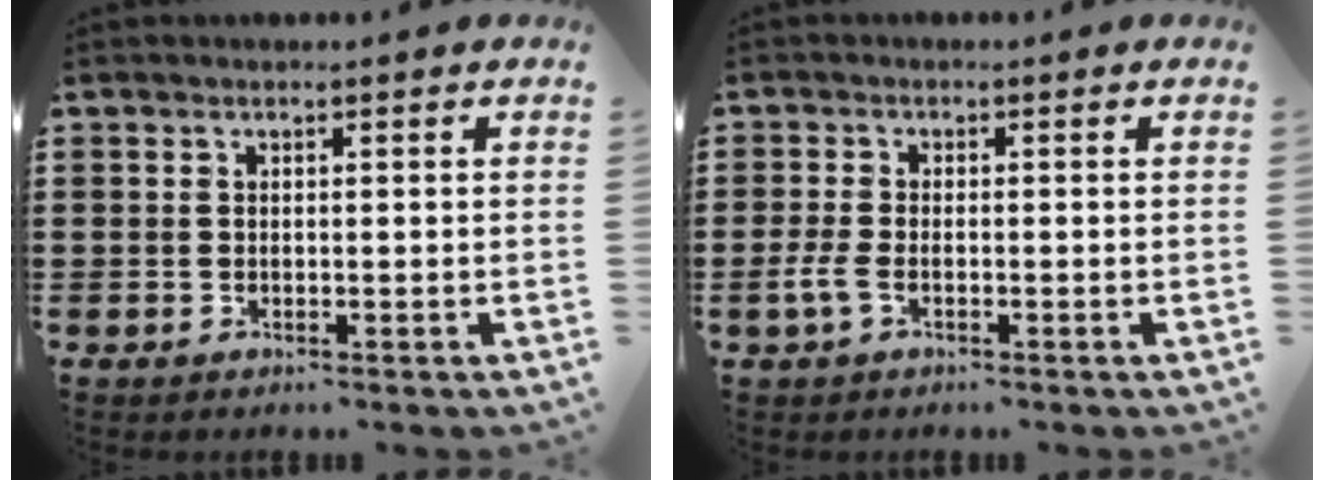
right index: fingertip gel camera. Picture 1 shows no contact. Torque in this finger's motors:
{"motor_torque": [0.16, -0.17, 0.13, 0.02]}